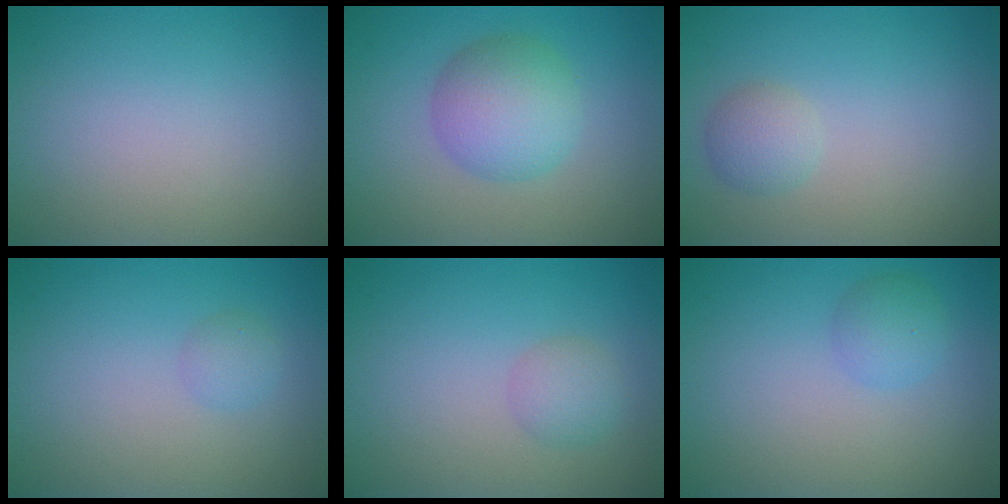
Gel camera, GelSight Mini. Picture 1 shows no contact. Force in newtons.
{"total": 4.9, "press": 4.9, "slide": 0.0}
{"total": 1.8, "press": 1.8, "slide": 0.1}
{"total": 1.2, "press": 1.2, "slide": 0.0}
{"total": 1.6, "press": 1.6, "slide": 0.2}
{"total": 1.8, "press": 1.8, "slide": 0.1}